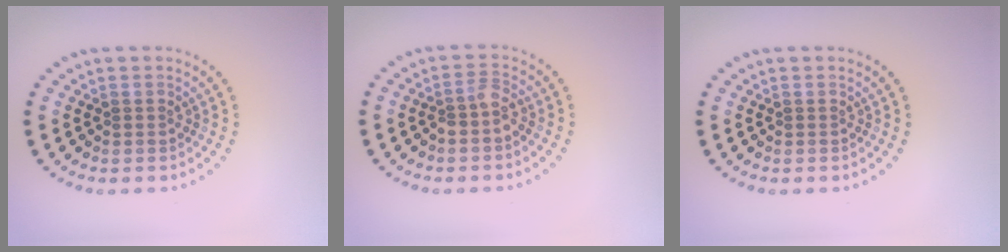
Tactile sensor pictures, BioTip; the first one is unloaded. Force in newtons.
{"total": 1.6, "press": 1.3, "slide": 1.0}
{"total": 0.0}